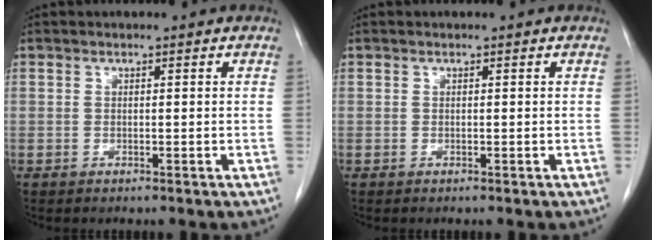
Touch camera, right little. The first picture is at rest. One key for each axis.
{"total": 0.0}